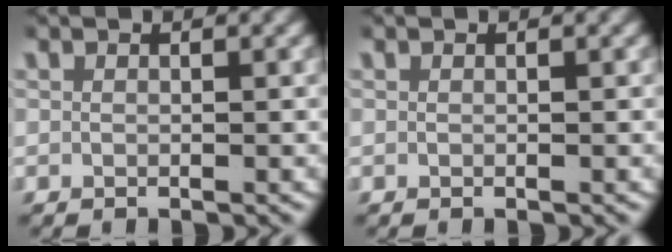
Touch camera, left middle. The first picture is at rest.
{"total": 0.0}